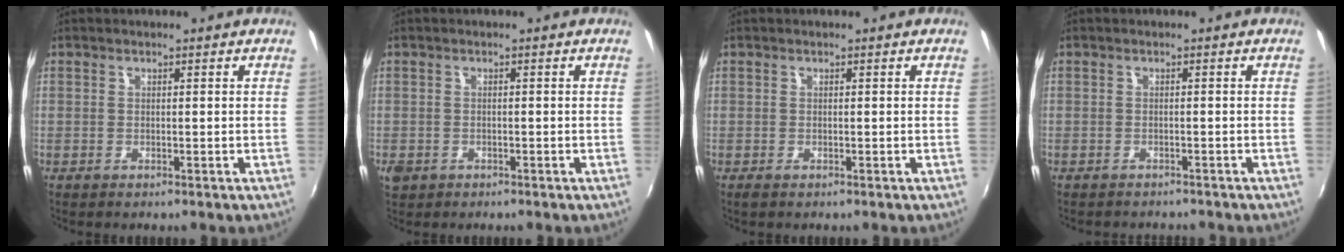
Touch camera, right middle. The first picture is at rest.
{"total": 3.0, "force": [-1.4, 2.2, 1.5], "torque": [-0.035, -0.005, -0.023]}
{"total": 0.5, "force": [-0.3, 0.3, 0.3], "torque": [-0.007, -0.003, -0.006]}
{"total": 2.9, "force": [-2.7, 0.9, 0.7], "torque": [-0.019, -0.013, -0.040]}